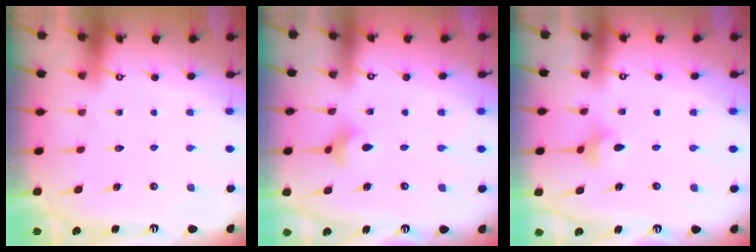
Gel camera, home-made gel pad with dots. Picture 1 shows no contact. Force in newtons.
{"total": 4.2, "press": 4.1, "slide": 0.8}
{"total": 3.2, "press": 3.1, "slide": 0.6}